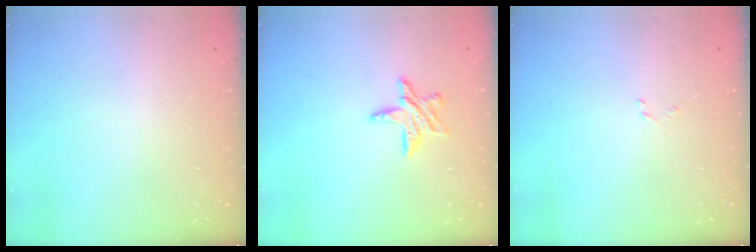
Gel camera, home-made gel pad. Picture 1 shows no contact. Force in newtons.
{"total": 8.3, "press": 8.3, "slide": 0.7}
{"total": 1.6, "press": 1.5, "slide": 0.3}